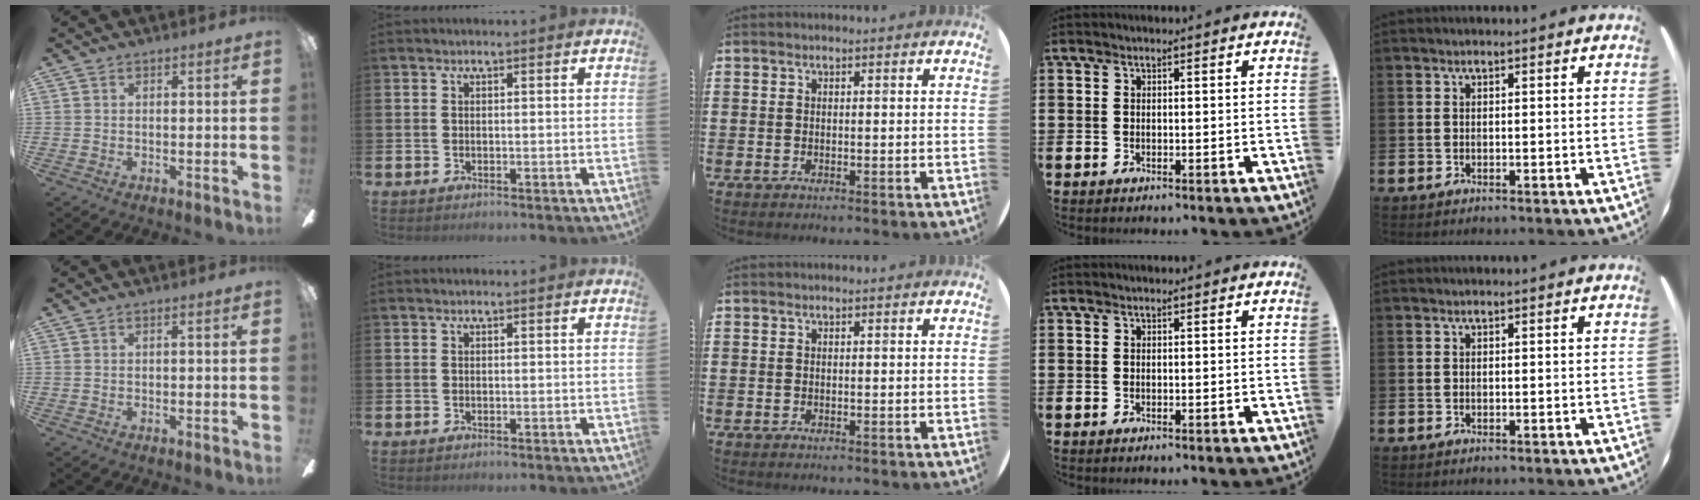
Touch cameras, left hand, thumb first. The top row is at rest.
{}